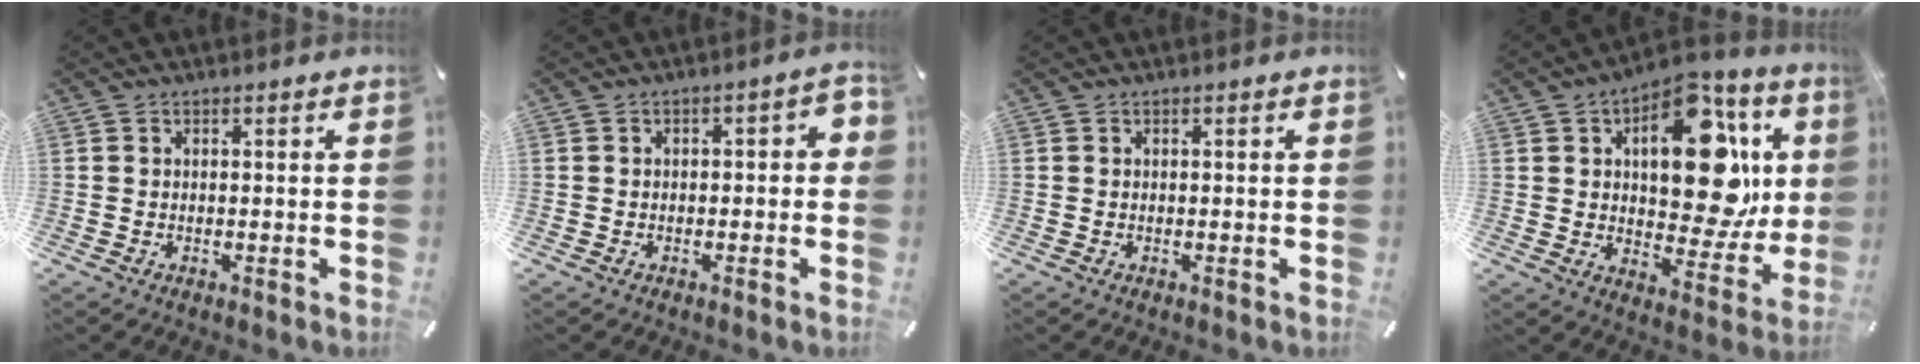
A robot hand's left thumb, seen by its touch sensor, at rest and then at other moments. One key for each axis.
{"total": 2.7, "fx": -1.4, "fy": 1.7, "fz": 1.7, "tx": -0.027, "ty": 0.014, "tz": -0.027}
{"total": 0.0}
{"total": 21.9, "fx": 6.4, "fy": 12.2, "fz": 17.0, "tx": -0.227, "ty": -0.030, "tz": 0.105}